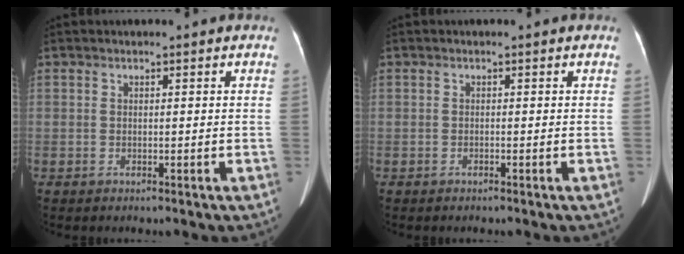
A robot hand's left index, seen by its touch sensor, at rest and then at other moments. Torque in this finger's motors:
{"motor_torque": [-0.17, -0.06, -0.01, -0.01]}